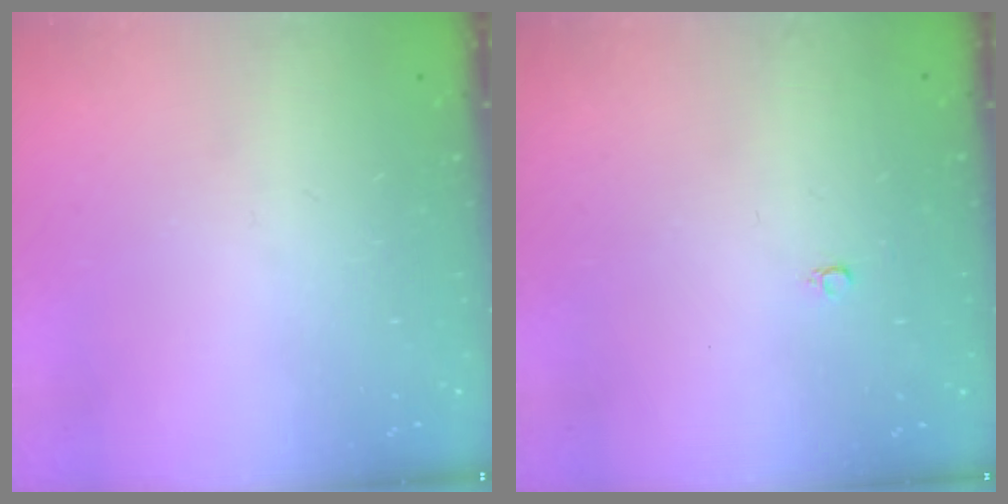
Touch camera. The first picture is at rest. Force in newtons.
{"total": 2.4, "press": 2.4, "slide": 0.2}